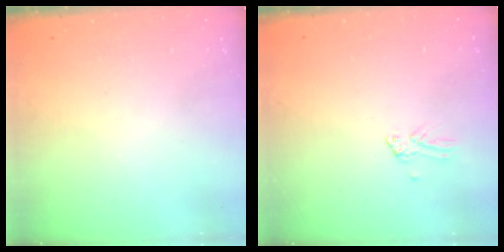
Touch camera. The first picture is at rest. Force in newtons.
{"total": 0.0}